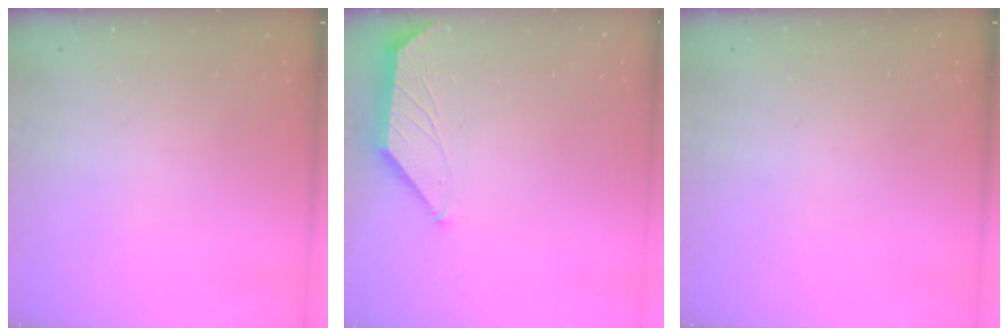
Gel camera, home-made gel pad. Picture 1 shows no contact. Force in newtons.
{"total": 1.5, "press": 1.4, "slide": 0.4}
{"total": 0.0}